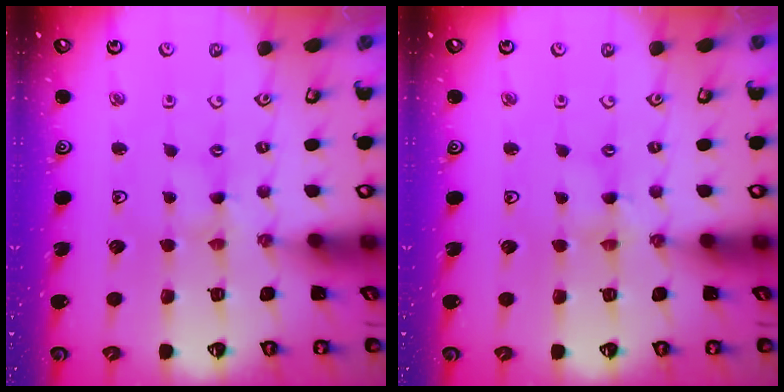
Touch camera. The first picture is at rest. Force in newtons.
{"total": 1.7, "press": 1.7, "slide": 0.2}